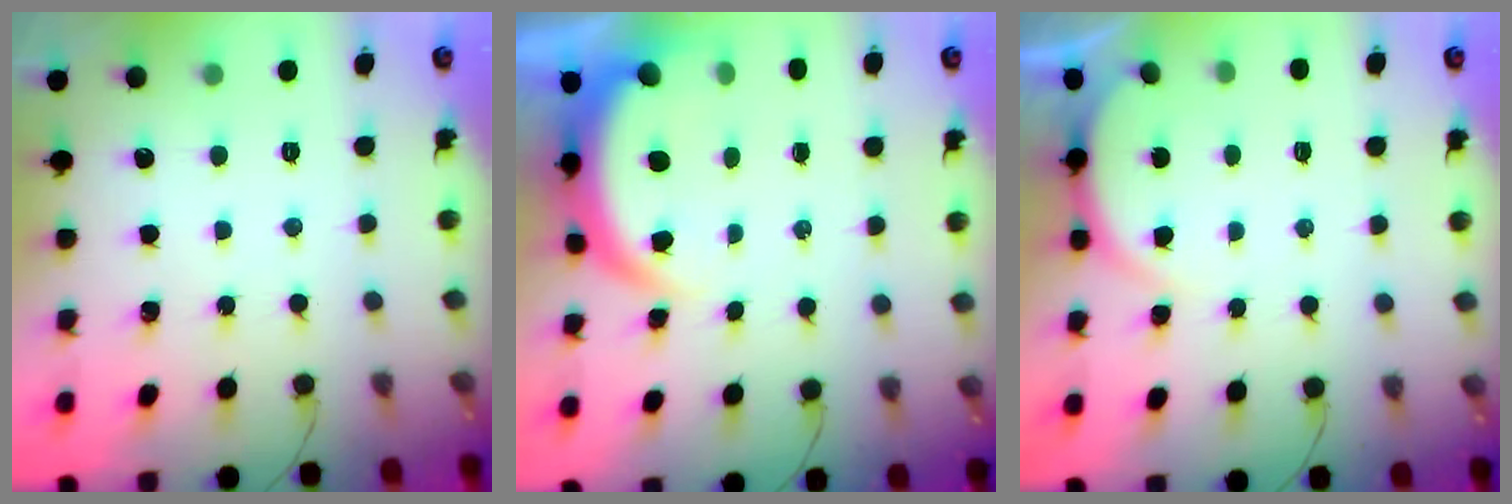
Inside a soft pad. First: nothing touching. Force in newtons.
{"total": 6.4, "press": 6.3, "slide": 1.0}
{"total": 4.2, "press": 4.2, "slide": 0.6}